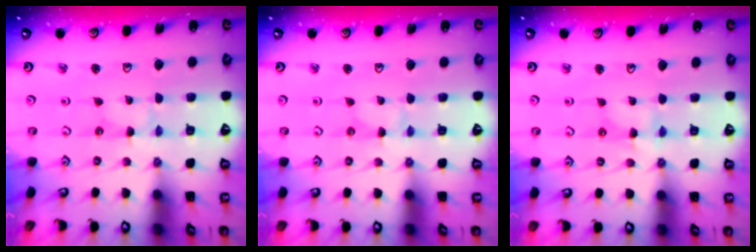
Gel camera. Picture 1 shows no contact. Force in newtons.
{"total": 0.0}
{"total": 2.7, "press": 2.7, "slide": 0.2}